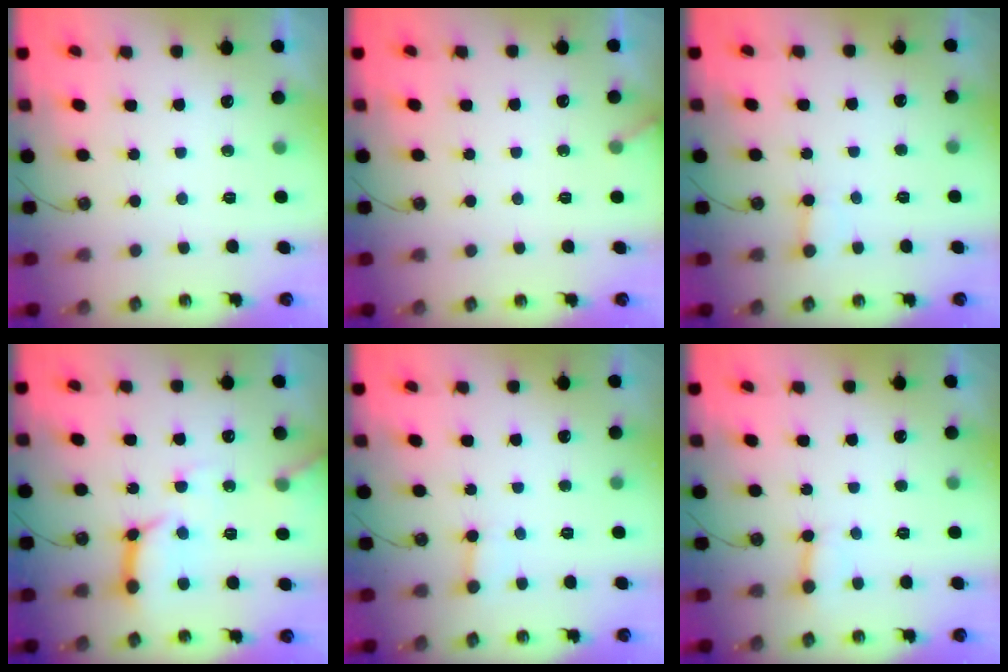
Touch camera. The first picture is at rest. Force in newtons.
{"total": 2.4, "press": 2.4, "slide": 0.2}
{"total": 2.2, "press": 2.2, "slide": 0.2}
{"total": 12.7, "press": 12.6, "slide": 1.6}
{"total": 2.4, "press": 2.4, "slide": 0.4}
{"total": 3.1, "press": 3.1, "slide": 0.7}